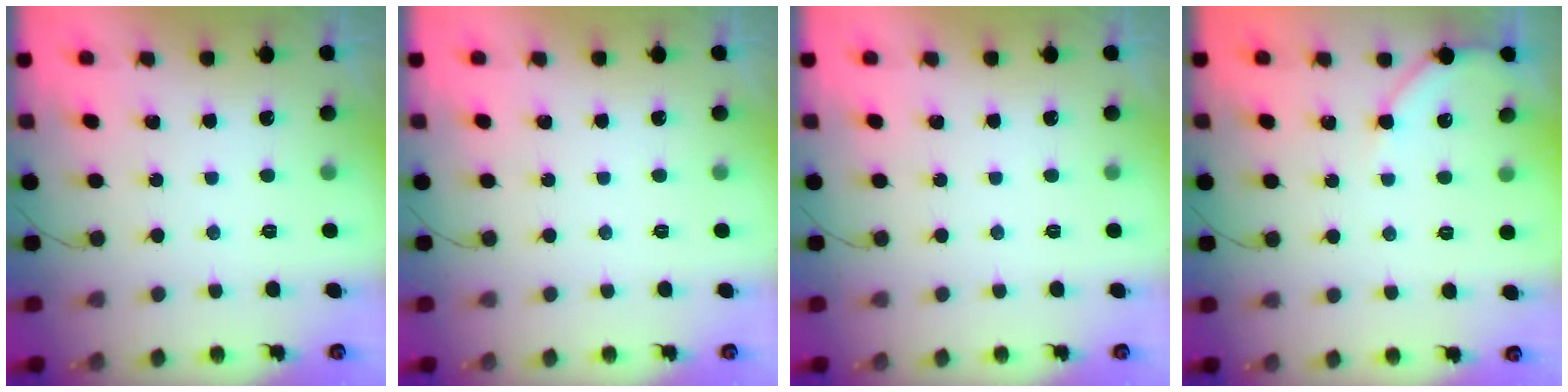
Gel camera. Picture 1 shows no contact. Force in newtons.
{"total": 0.0}
{"total": 0.0}
{"total": 5.4, "press": 5.4, "slide": 0.6}